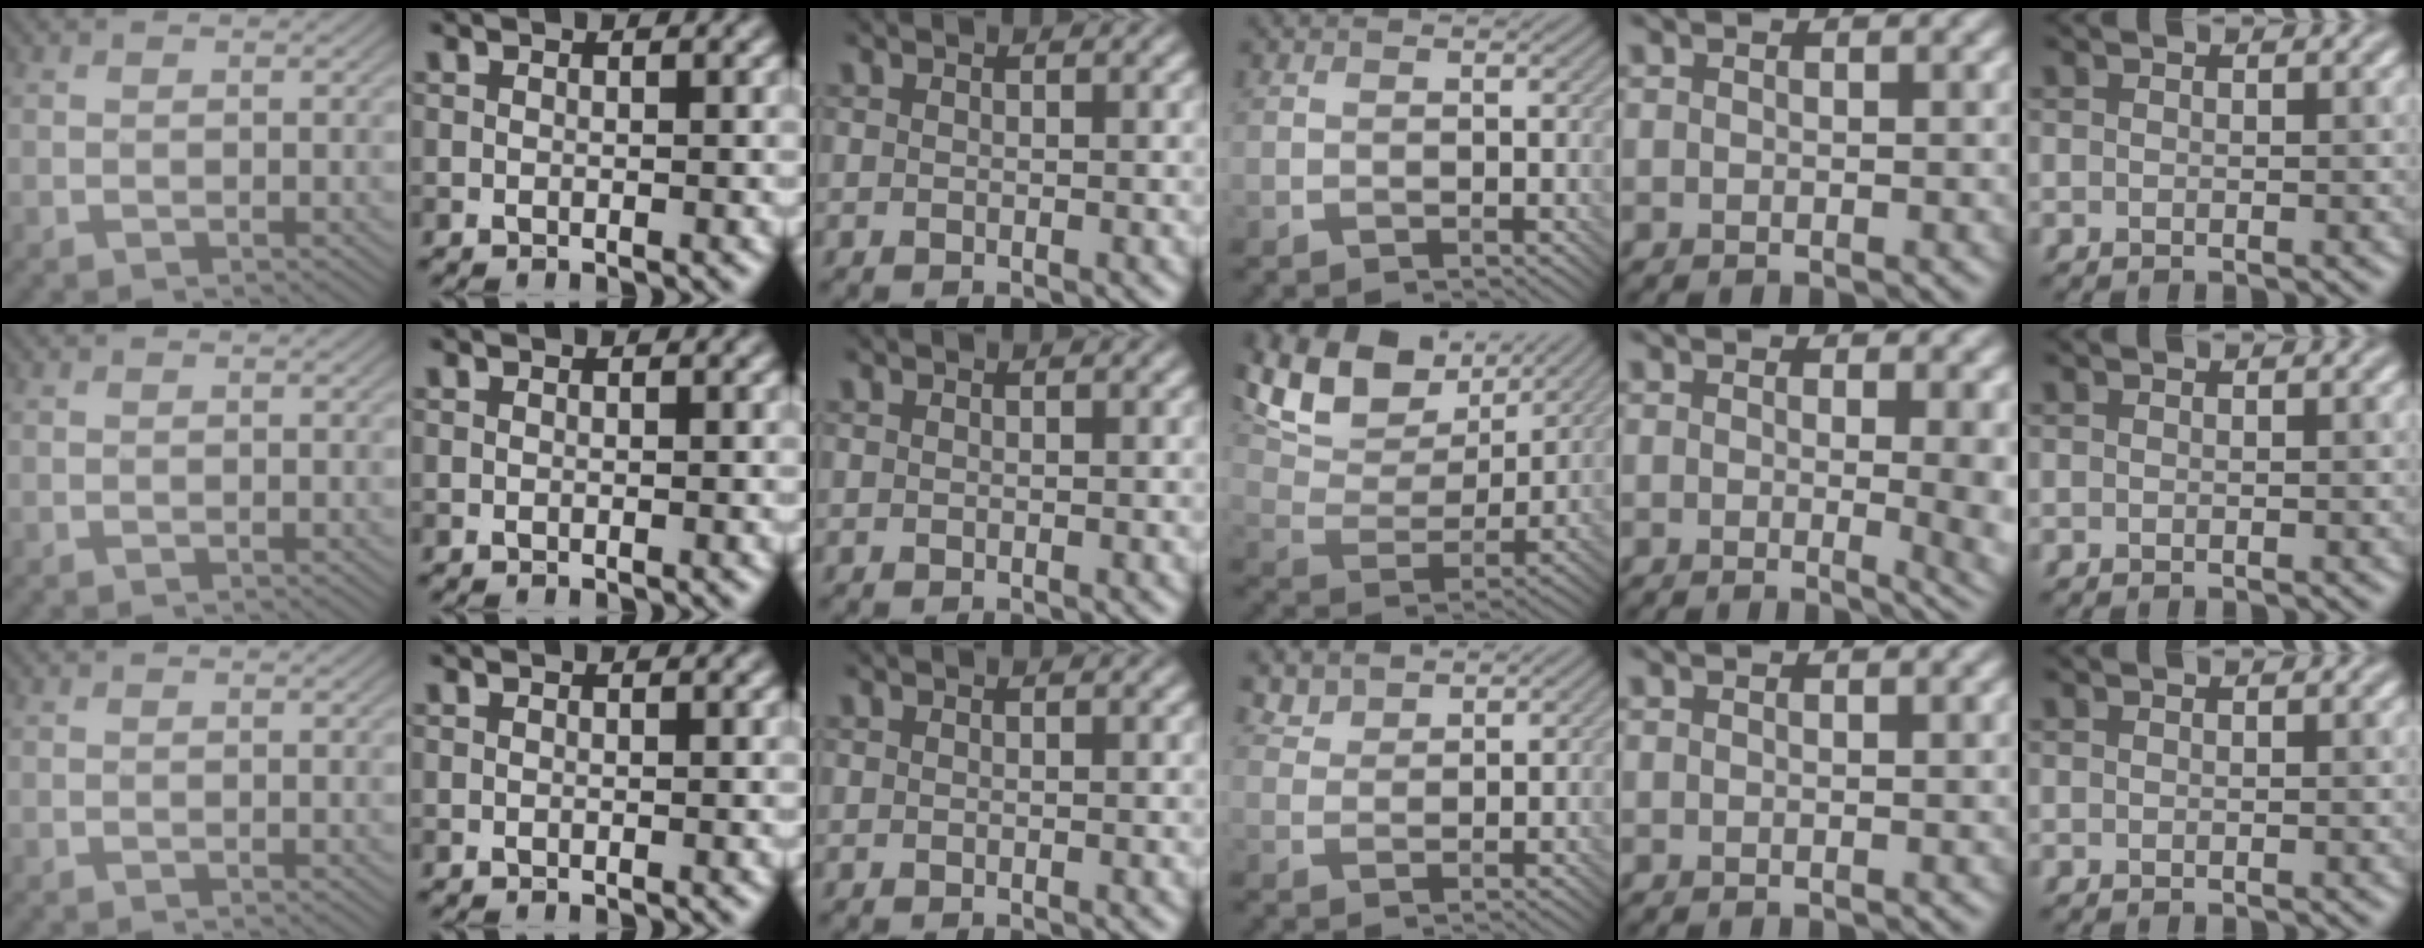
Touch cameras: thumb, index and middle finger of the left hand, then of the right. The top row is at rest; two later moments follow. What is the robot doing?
{"motion": "insert", "object": "bottle cap"}